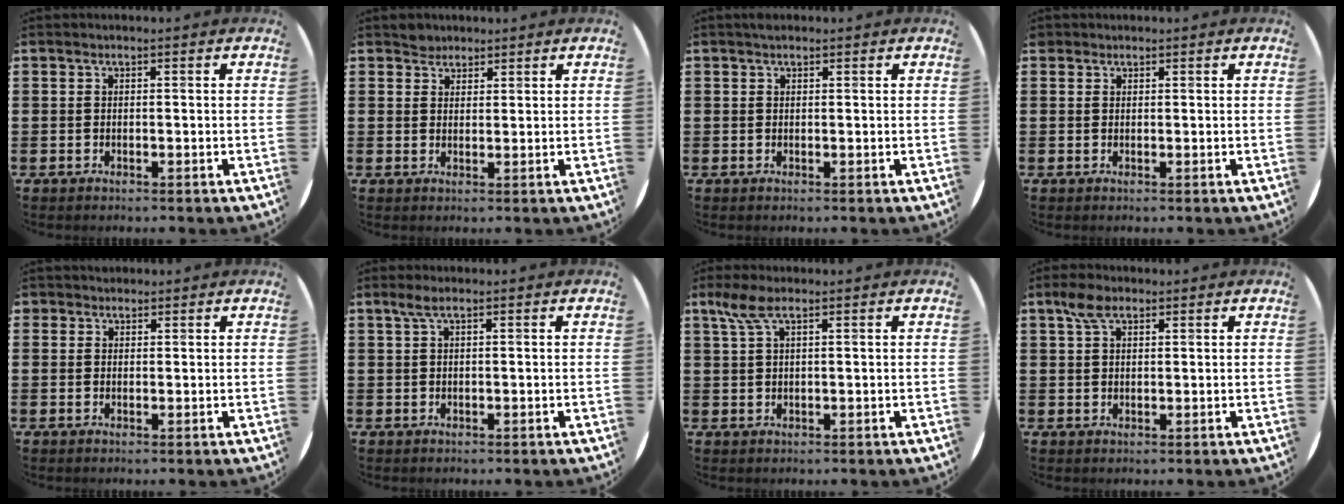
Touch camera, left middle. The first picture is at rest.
{"total": 2.1, "force": [1.9, 0.9, -0.1], "torque": [0.007, 0.000, 0.037]}
{"total": 0.5, "force": [0.5, 0.2, 0.0], "torque": [-0.002, 0.002, 0.009]}
{"total": 0.6, "force": [0.6, 0.3, -0.1], "torque": [0.001, 0.002, 0.011]}
{"total": 1.2, "force": [1.0, 0.6, -0.1], "torque": [-0.001, 0.002, 0.022]}
{"total": 1.5, "force": [0.8, 0.2, 1.3], "torque": [-0.027, 0.004, 0.013]}
{"total": 3.4, "force": [1.9, 0.9, 2.6], "torque": [-0.057, 0.005, 0.033]}
{"total": 3.4, "force": [2.2, 1.7, 2.0], "torque": [-0.036, 0.004, 0.039]}